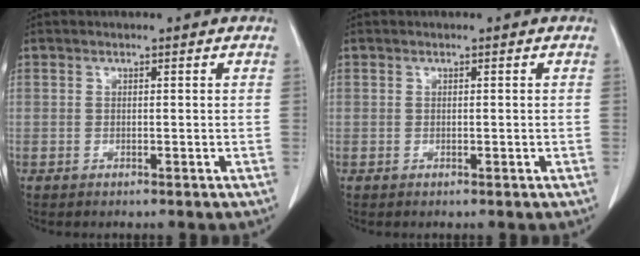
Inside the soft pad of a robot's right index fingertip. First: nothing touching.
{"total": 0.0}